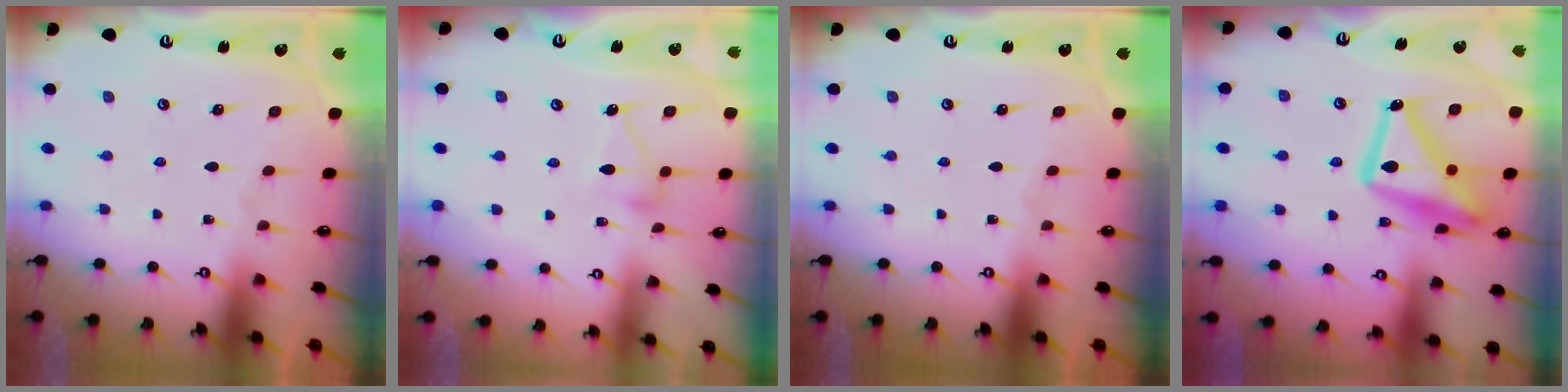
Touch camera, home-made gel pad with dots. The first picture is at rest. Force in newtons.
{"total": 10.2, "press": 10.2, "slide": 0.6}
{"total": 0.0}
{"total": 19.6, "press": 19.6, "slide": 1.5}